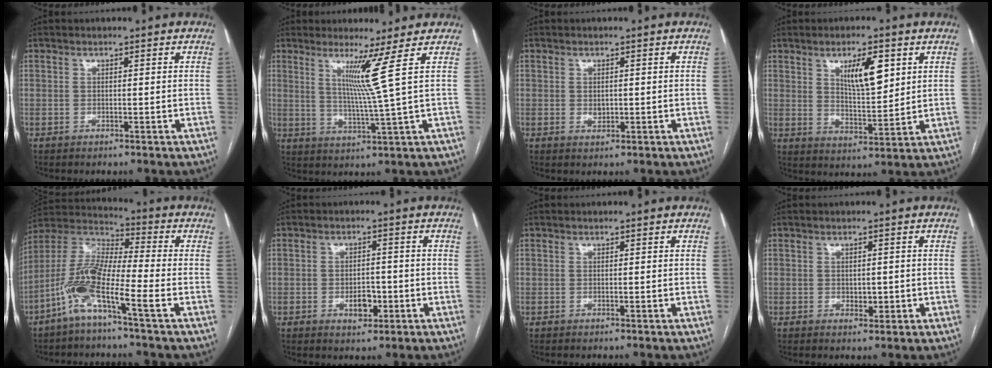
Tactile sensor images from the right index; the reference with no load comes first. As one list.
[{"total": 6.1, "force": [2.6, -3.1, 4.6], "torque": [-0.089, -0.028, 0.059]}, {"total": 1.5, "force": [0.0, 1.1, 1.1], "torque": [-0.018, -0.001, 0.004]}, {"total": 8.4, "force": [3.6, 2.5, 7.1], "torque": [-0.121, -0.002, 0.066]}, {"total": 10.9, "force": [-5.2, 0.7, 9.6], "torque": [-0.207, 0.004, -0.112]}, {"total": 3.9, "force": [-1.3, 2.2, 2.9], "torque": [-0.043, 0.003, -0.014]}, {"total": 0.0}, {"total": 2.0, "force": [-0.2, 1.4, 1.4], "torque": [-0.016, 0.001, 0.004]}]